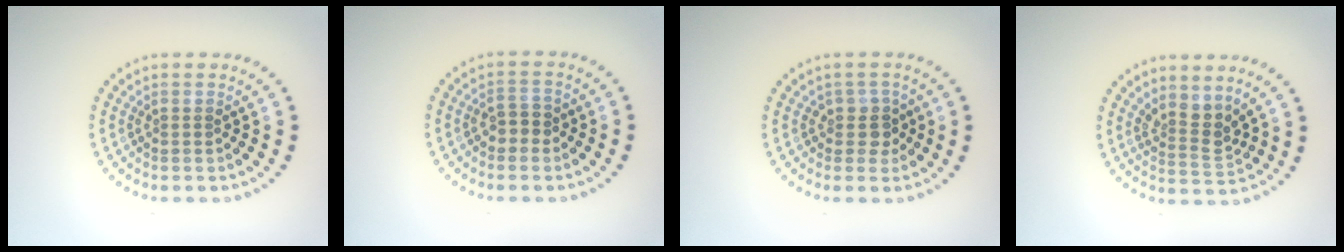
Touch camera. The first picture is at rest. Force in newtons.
{"total": 1.8, "press": 1.7, "slide": 0.6}
{"total": 1.9, "press": 1.6, "slide": 1.0}
{"total": 2.7, "press": 2.0, "slide": 1.8}